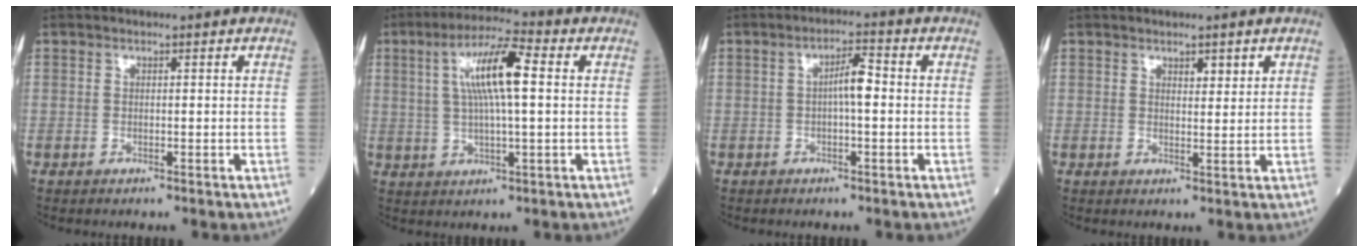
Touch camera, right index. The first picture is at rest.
{"total": 10.2, "force": [2.2, 1.3, 9.8], "torque": [-0.186, 0.015, 0.037]}
{"total": 3.8, "force": [-0.1, 0.7, 3.8], "torque": [-0.062, 0.009, -0.004]}
{"total": 2.0, "force": [1.4, 0.6, 1.4], "torque": [-0.021, -0.001, 0.022]}